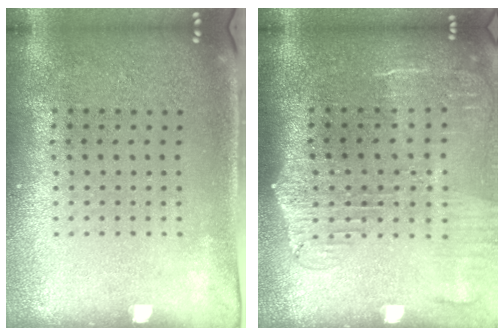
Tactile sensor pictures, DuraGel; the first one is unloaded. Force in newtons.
{"total": 2.1, "press": 1.7, "slide": 1.2}